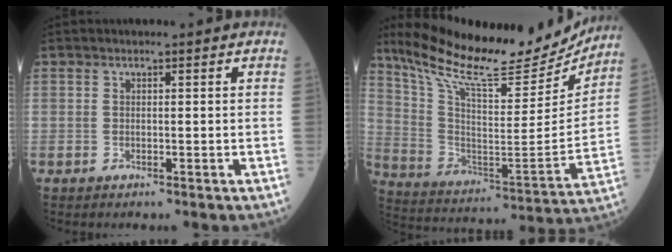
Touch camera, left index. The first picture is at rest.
{"total": 25.4, "force": [22.2, 4.2, 11.6], "torque": [-0.207, -0.044, 0.335]}